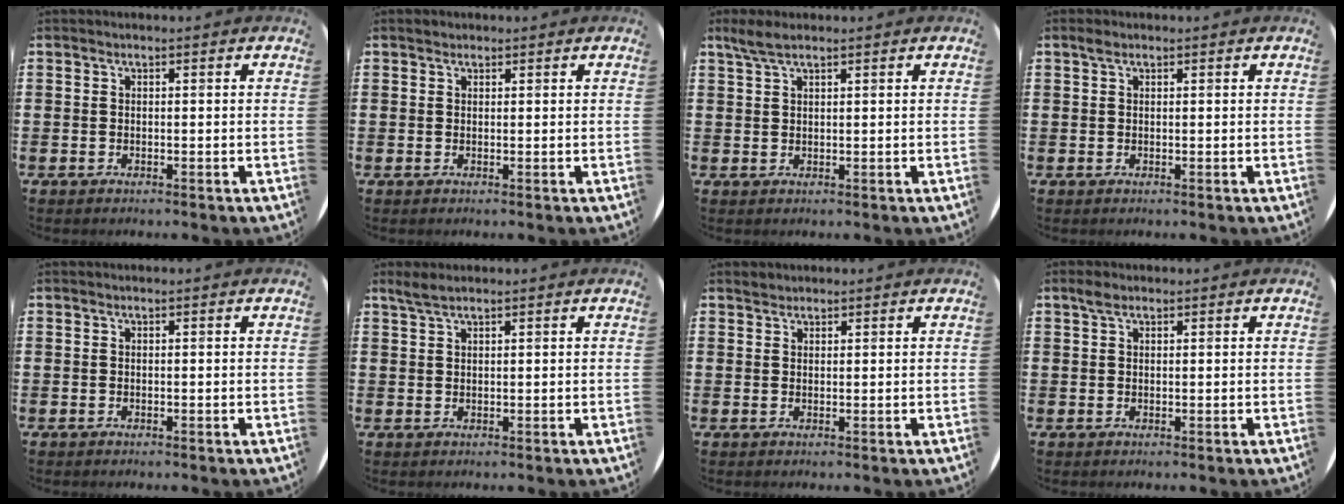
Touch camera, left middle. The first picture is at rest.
{"total": 0.6, "force": [0.6, 0.3, -0.1], "torque": [0.009, 0.000, 0.009]}
{"total": 2.6, "force": [2.0, 0.5, 1.5], "torque": [-0.032, 0.004, 0.036]}
{"total": 0.7, "force": [0.5, 0.4, 0.3], "torque": [0.001, 0.002, 0.007]}
{"total": 0.0}
{"total": 1.9, "force": [1.6, 0.3, 0.9], "torque": [-0.020, 0.004, 0.029]}
{"total": 1.1, "force": [1.0, 0.3, -0.1], "torque": [0.008, -0.002, 0.019]}
{"total": 1.5, "force": [1.0, 0.8, 0.8], "torque": [-0.009, 0.003, 0.016]}